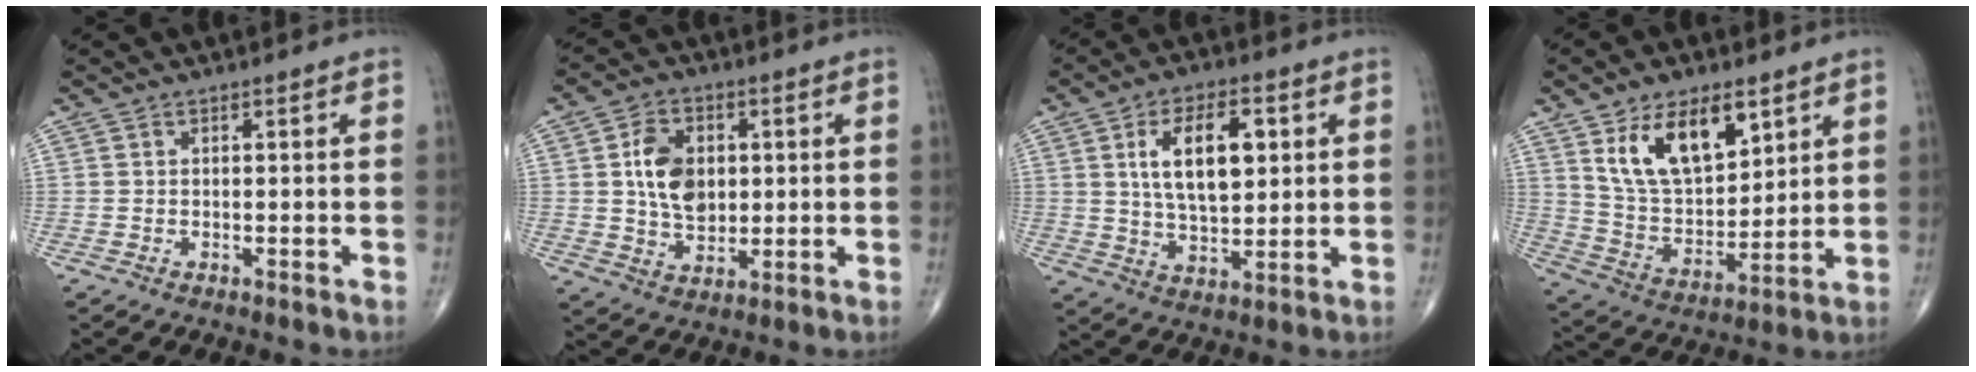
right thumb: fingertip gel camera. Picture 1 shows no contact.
{"total": 9.9, "force": [1.6, 7.0, 6.9], "torque": [-0.099, -0.006, 0.032]}
{"total": 12.9, "force": [3.2, 6.5, 10.6], "torque": [-0.163, -0.007, 0.060]}
{"total": 15.6, "force": [7.9, 8.0, 10.8], "torque": [-0.156, -0.037, 0.159]}